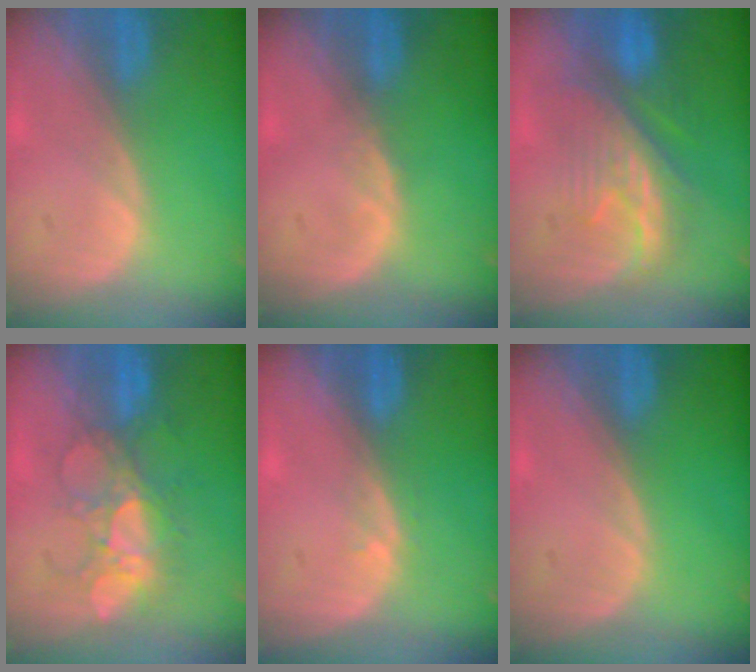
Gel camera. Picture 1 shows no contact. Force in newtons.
{"total": 0.9, "press": 0.9, "slide": 0.2}
{"total": 9.0, "press": 8.5, "slide": 3.0}
{"total": 6.8, "press": 6.6, "slide": 1.6}
{"total": 1.0, "press": 0.7, "slide": 0.7}
{"total": 0.0}